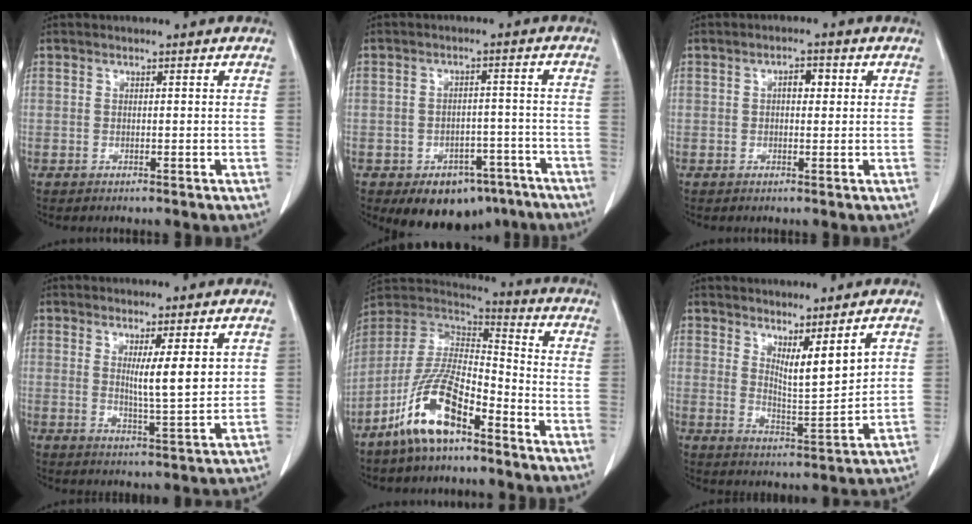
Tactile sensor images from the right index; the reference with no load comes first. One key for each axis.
{"total": 10.3, "fx": -7.1, "fy": 6.3, "fz": 4.2, "tx": -0.034, "ty": 0.023, "tz": -0.094}
{"total": 2.3, "fx": 0.5, "fy": 1.2, "fz": 2.0, "tx": -0.030, "ty": 0.008, "tz": 0.005}
{"total": 6.2, "fx": 2.0, "fy": 0.6, "fz": 5.9, "tx": -0.094, "ty": -0.018, "tz": 0.036}
{"total": 13.6, "fx": -8.4, "fy": 4.1, "fz": 9.9, "tx": -0.203, "ty": 0.005, "tz": -0.159}
{"total": 6.0, "fx": 3.5, "fy": 0.4, "fz": 4.9, "tx": -0.083, "ty": -0.024, "tz": 0.070}